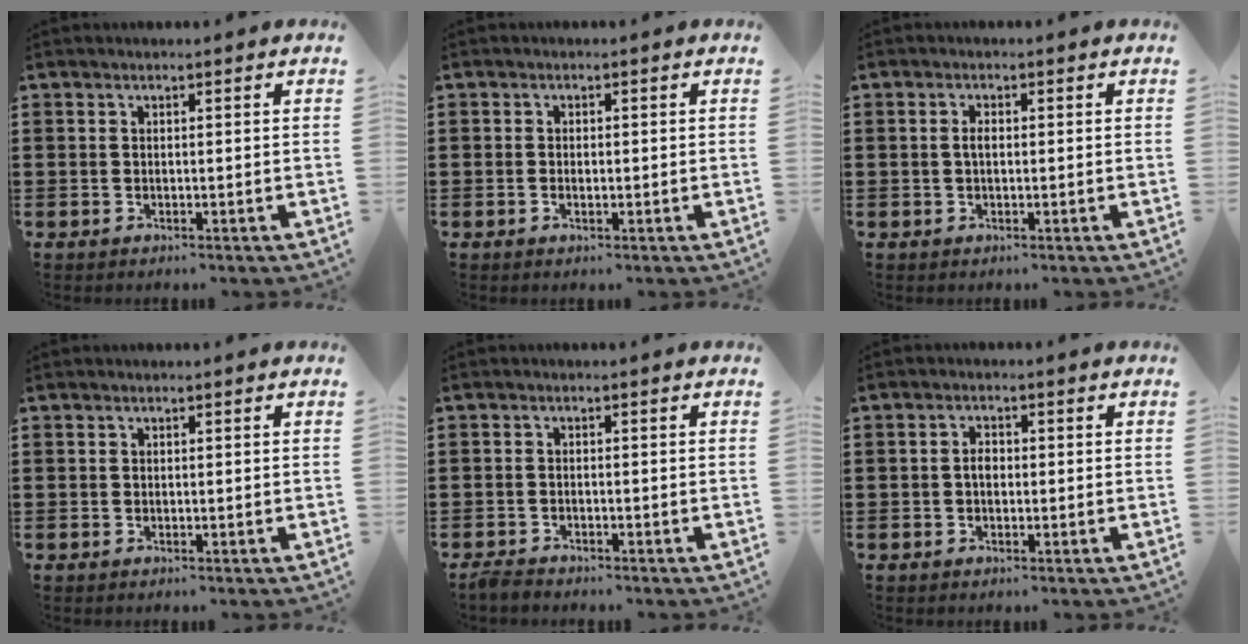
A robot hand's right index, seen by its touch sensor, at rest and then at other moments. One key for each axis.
{"total": 1.0, "fx": -0.2, "fy": 0.5, "fz": 0.8, "tx": -0.016, "ty": 0.001, "tz": -0.004}
{"total": 1.4, "fx": 0.0, "fy": 0.6, "fz": 1.3, "tx": -0.026, "ty": 0.003, "tz": -0.001}
{"total": 0.0}
{"total": 1.6, "fx": -1.6, "fy": 0.3, "fz": 0.1, "tx": -0.014, "ty": -0.001, "tz": -0.034}
{"total": 1.9, "fx": -0.2, "fy": 1.1, "fz": 1.5, "tx": -0.029, "ty": 0.005, "tz": -0.005}